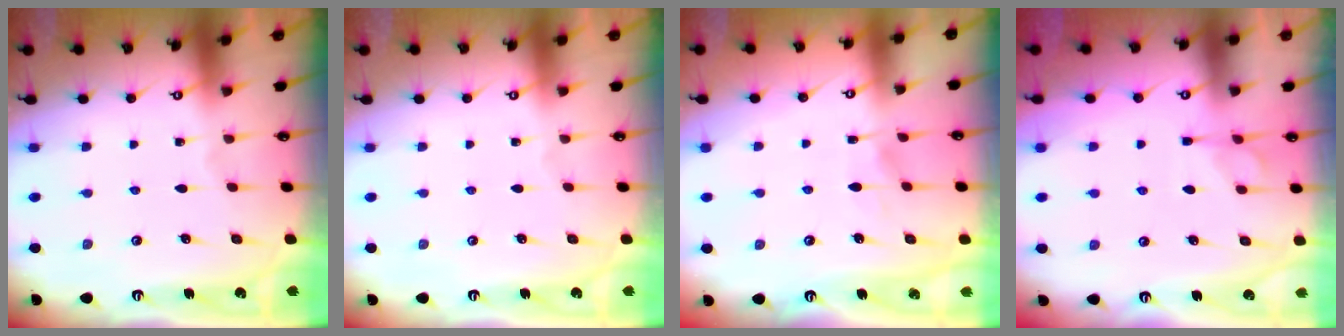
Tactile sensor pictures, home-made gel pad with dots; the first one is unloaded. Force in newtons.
{"total": 0.0}
{"total": 4.0, "press": 3.9, "slide": 0.4}
{"total": 1.9, "press": 1.2, "slide": 1.4}